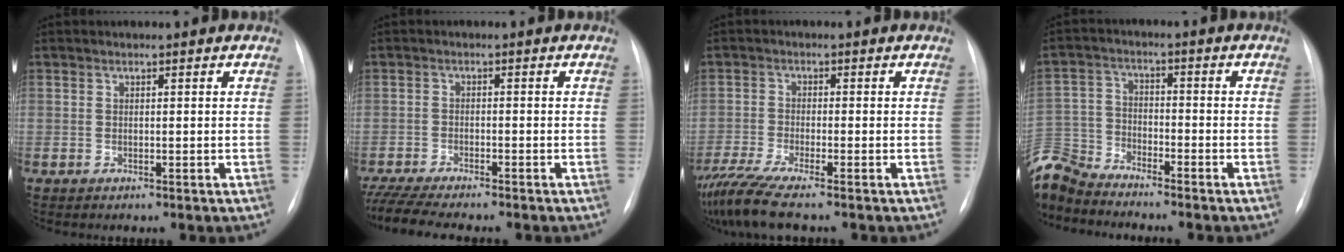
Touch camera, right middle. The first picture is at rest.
{"total": 10.2, "force": [-8.9, 1.0, 4.9], "torque": [-0.078, -0.016, -0.141]}
{"total": 8.4, "force": [-6.9, -0.2, 4.8], "torque": [-0.093, -0.023, -0.123]}
{"total": 10.4, "force": [-10.0, 2.1, 1.6], "torque": [-0.047, 0.009, -0.202]}